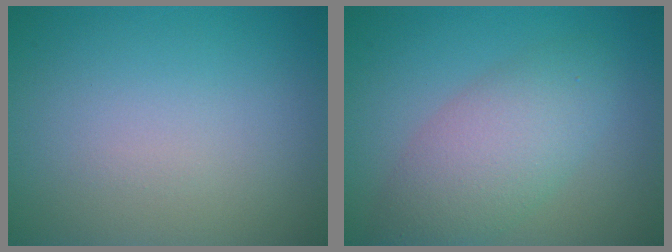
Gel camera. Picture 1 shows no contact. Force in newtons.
{"total": 5.2, "press": 5.2, "slide": 0.1}